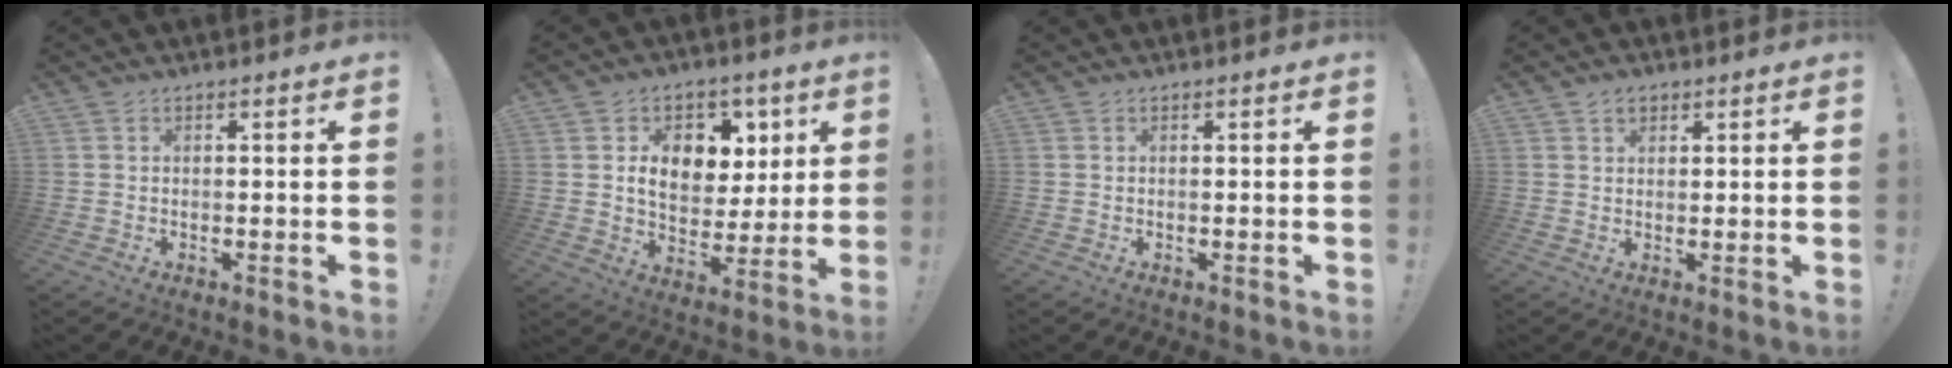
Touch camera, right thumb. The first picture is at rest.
{"total": 12.0, "force": [3.9, 9.1, 6.6], "torque": [-0.093, -0.015, 0.080]}
{"total": 0.0}
{"total": 3.0, "force": [1.7, 2.3, 0.9], "torque": [-0.003, -0.009, 0.029]}